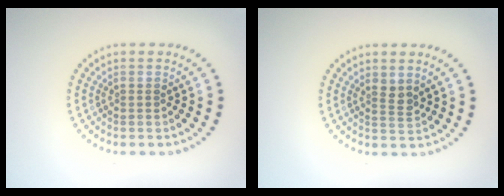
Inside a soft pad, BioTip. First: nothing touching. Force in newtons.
{"total": 1.3, "press": 1.0, "slide": 0.8}